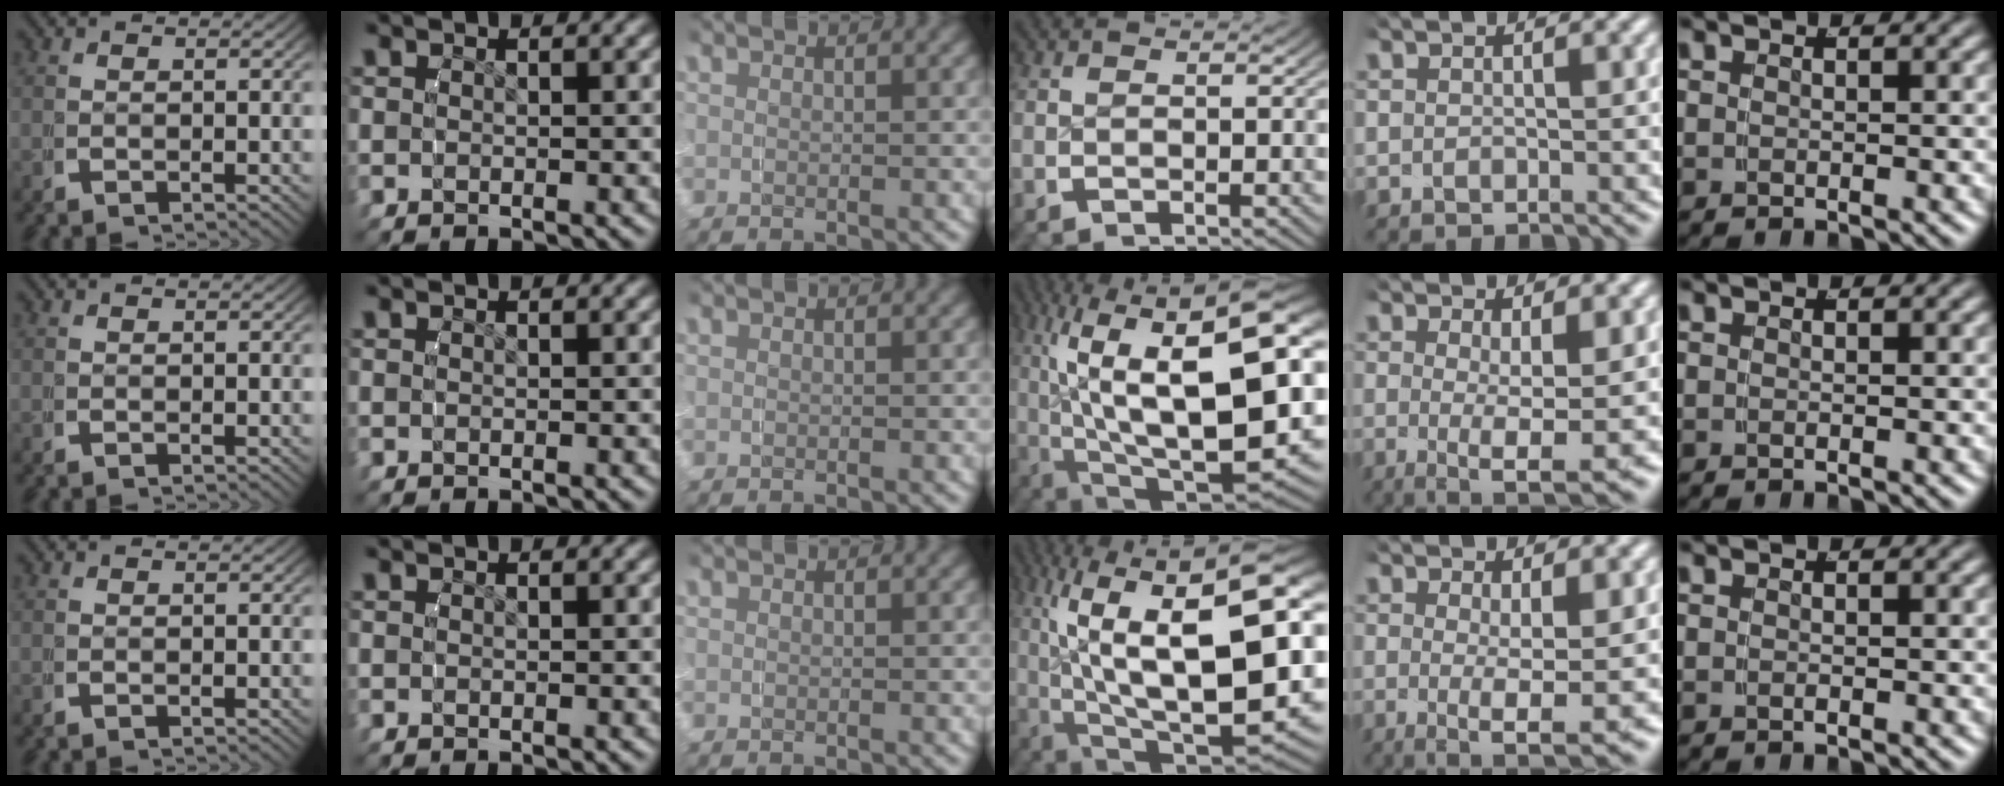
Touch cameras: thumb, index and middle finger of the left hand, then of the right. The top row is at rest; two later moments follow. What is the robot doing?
{"motion": "grasp_and_lifting", "object": "water bottle"}